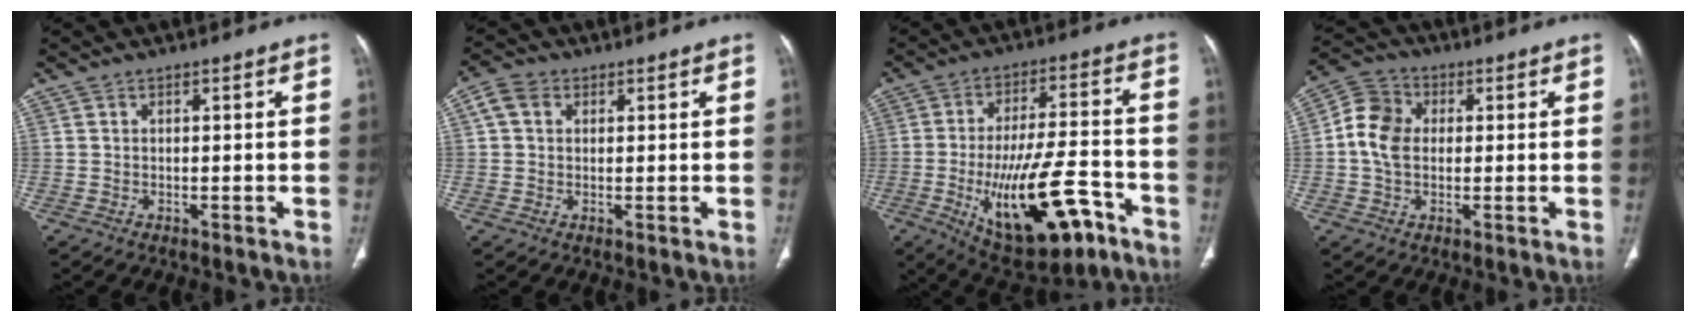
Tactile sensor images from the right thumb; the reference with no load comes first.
{"total": 4.1, "force": [1.3, 3.3, 2.2], "torque": [-0.038, 0.010, 0.023]}
{"total": 20.2, "force": [-8.3, 8.3, 16.5], "torque": [-0.264, 0.035, -0.114]}
{"total": 8.2, "force": [0.5, 6.2, 5.2], "torque": [-0.096, 0.018, -0.001]}